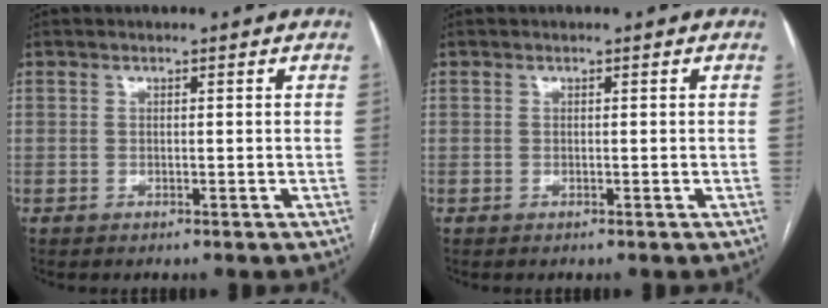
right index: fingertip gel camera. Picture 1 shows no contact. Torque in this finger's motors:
{"motor_torque": [0.00, 0.00, 0.00, 0.00]}